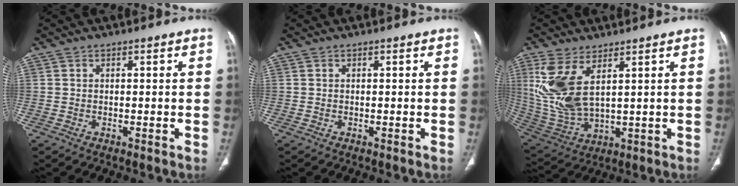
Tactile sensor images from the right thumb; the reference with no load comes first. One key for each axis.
{"total": 0.0}
{"total": 12.7, "fx": 4.6, "fy": 5.7, "fz": 10.3, "tx": -0.231, "ty": -0.024, "tz": 0.113}